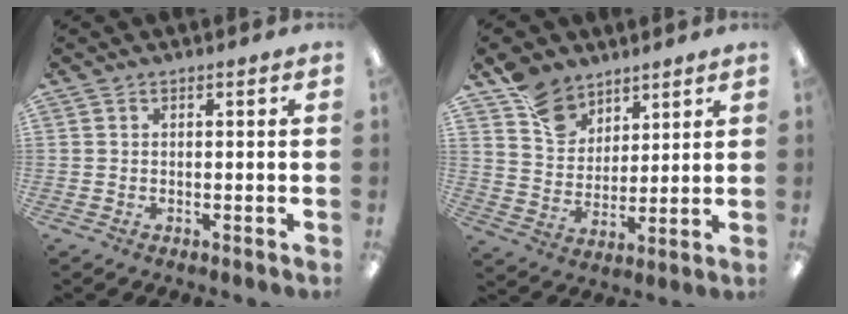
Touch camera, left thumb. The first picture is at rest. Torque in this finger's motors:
{"motor_torque": [0.13, -0.04, 0.72, -0.57, 0.01]}